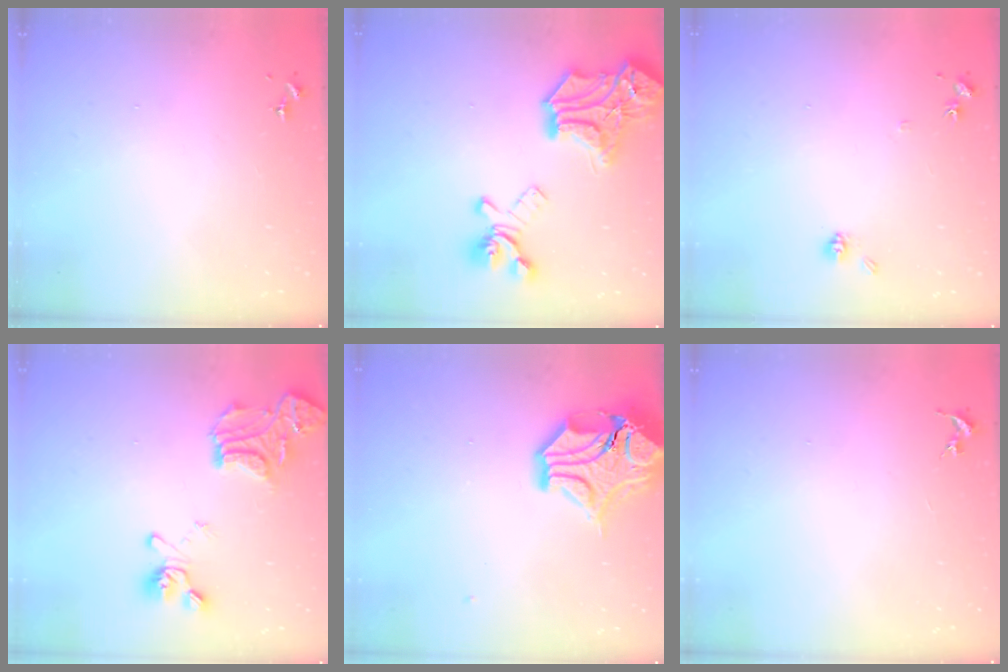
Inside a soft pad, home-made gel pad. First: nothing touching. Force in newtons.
{"total": 24.6, "press": 24.6, "slide": 0.7}
{"total": 5.8, "press": 5.7, "slide": 1.1}
{"total": 17.7, "press": 17.7, "slide": 1.6}
{"total": 16.7, "press": 16.5, "slide": 2.5}
{"total": 0.0}